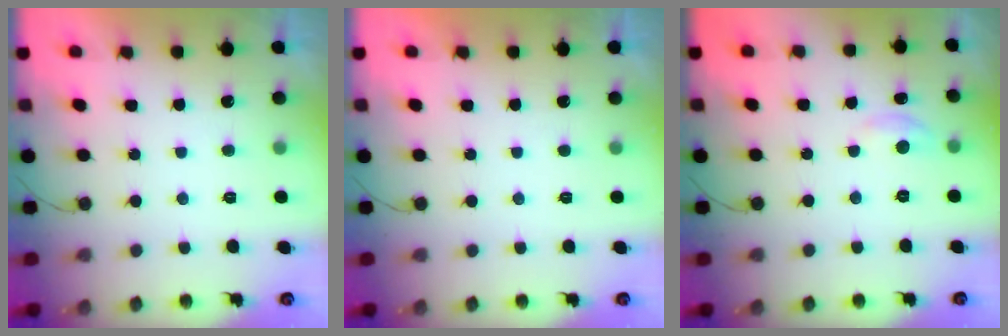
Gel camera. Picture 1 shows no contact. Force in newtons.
{"total": 0.0}
{"total": 2.9, "press": 2.9, "slide": 0.3}